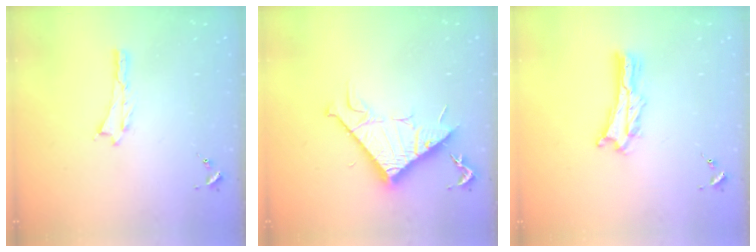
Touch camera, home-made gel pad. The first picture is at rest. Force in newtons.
{"total": 10.7, "press": 10.7, "slide": 0.1}
{"total": 2.7, "press": 2.7, "slide": 0.3}